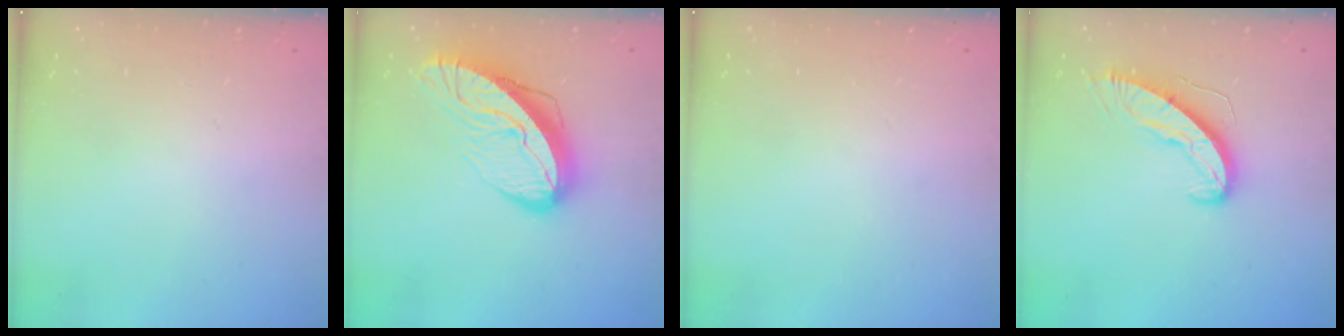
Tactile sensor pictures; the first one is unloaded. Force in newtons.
{"total": 15.1, "press": 15.0, "slide": 1.6}
{"total": 0.0}
{"total": 9.5, "press": 9.5, "slide": 0.4}